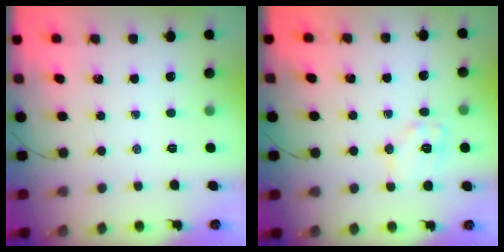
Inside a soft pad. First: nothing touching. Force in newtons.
{"total": 9.7, "press": 9.7, "slide": 0.8}